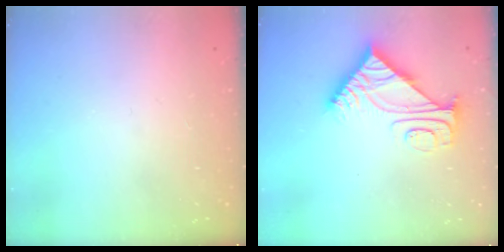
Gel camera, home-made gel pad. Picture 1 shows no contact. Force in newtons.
{"total": 8.7, "press": 8.7, "slide": 0.8}